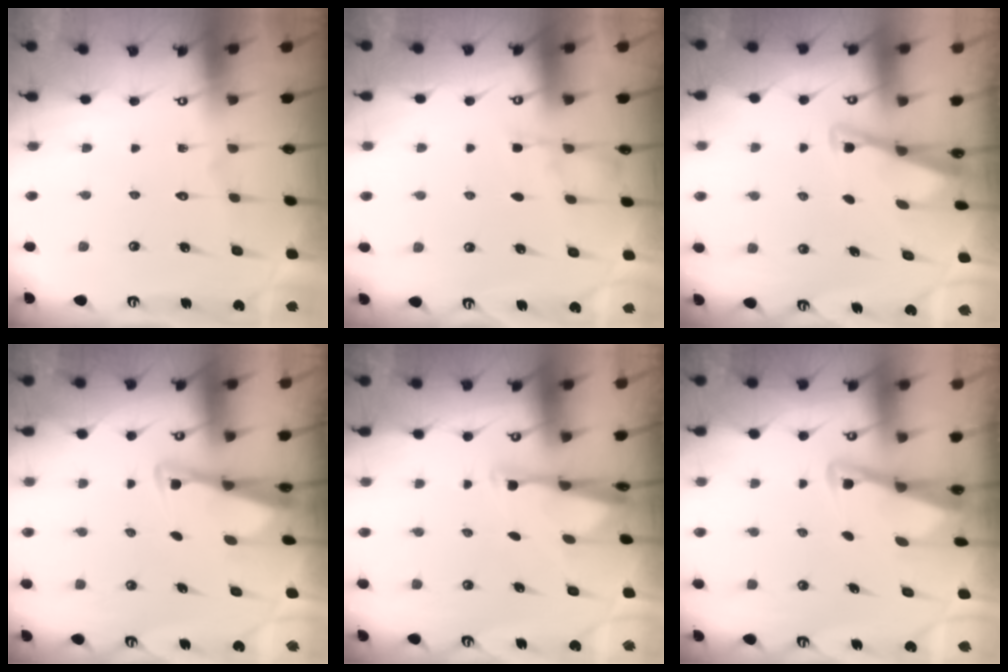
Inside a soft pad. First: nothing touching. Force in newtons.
{"total": 2.2, "press": 2.2, "slide": 0.3}
{"total": 3.0, "press": 2.9, "slide": 0.3}
{"total": 2.7, "press": 2.7, "slide": 0.3}
{"total": 3.0, "press": 2.9, "slide": 0.6}
{"total": 2.9, "press": 2.8, "slide": 0.4}